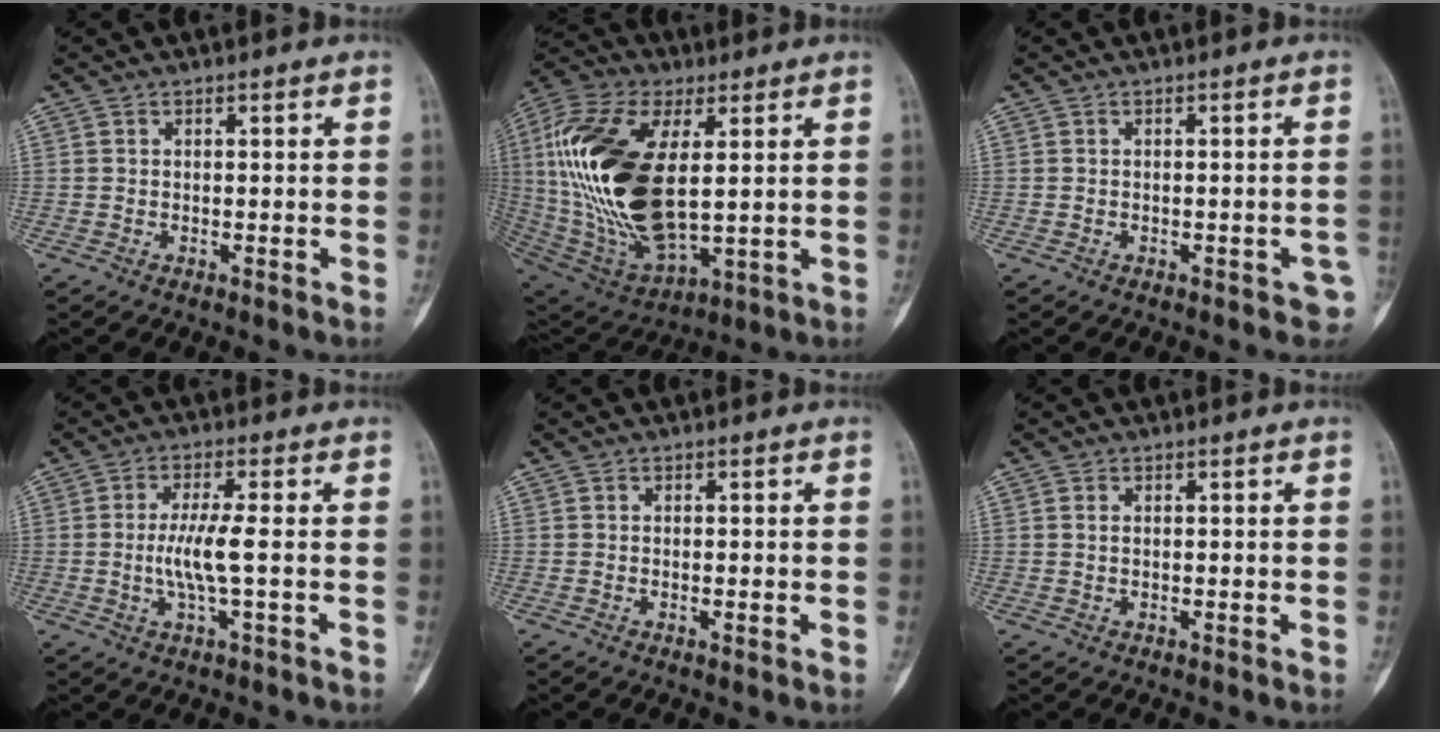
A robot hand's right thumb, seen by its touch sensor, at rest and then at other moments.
{"total": 26.8, "force": [3.4, 13.2, 23.1], "torque": [-0.480, -0.019, 0.069]}
{"total": 3.5, "force": [-1.7, 1.6, 2.5], "torque": [-0.017, 0.009, -0.020]}
{"total": 6.0, "force": [-0.5, 0.6, 5.9], "torque": [-0.135, -0.002, -0.013]}
{"total": 1.3, "force": [-0.2, 0.4, 1.2], "torque": [-0.017, -0.003, -0.002]}
{"total": 0.8, "force": [0.3, 0.4, 0.6], "torque": [-0.015, -0.001, 0.005]}